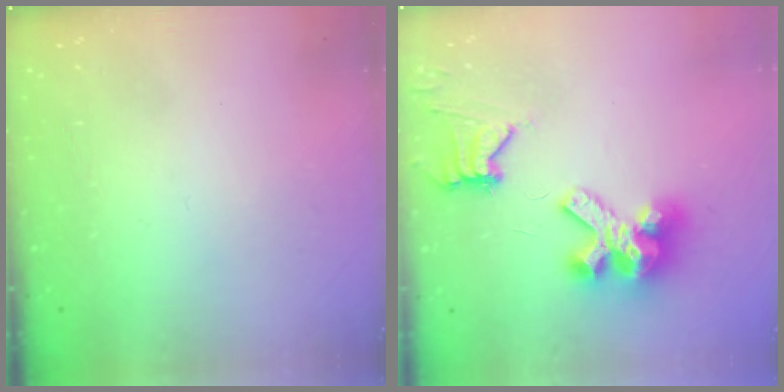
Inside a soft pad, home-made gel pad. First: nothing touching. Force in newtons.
{"total": 11.8, "press": 11.7, "slide": 1.4}